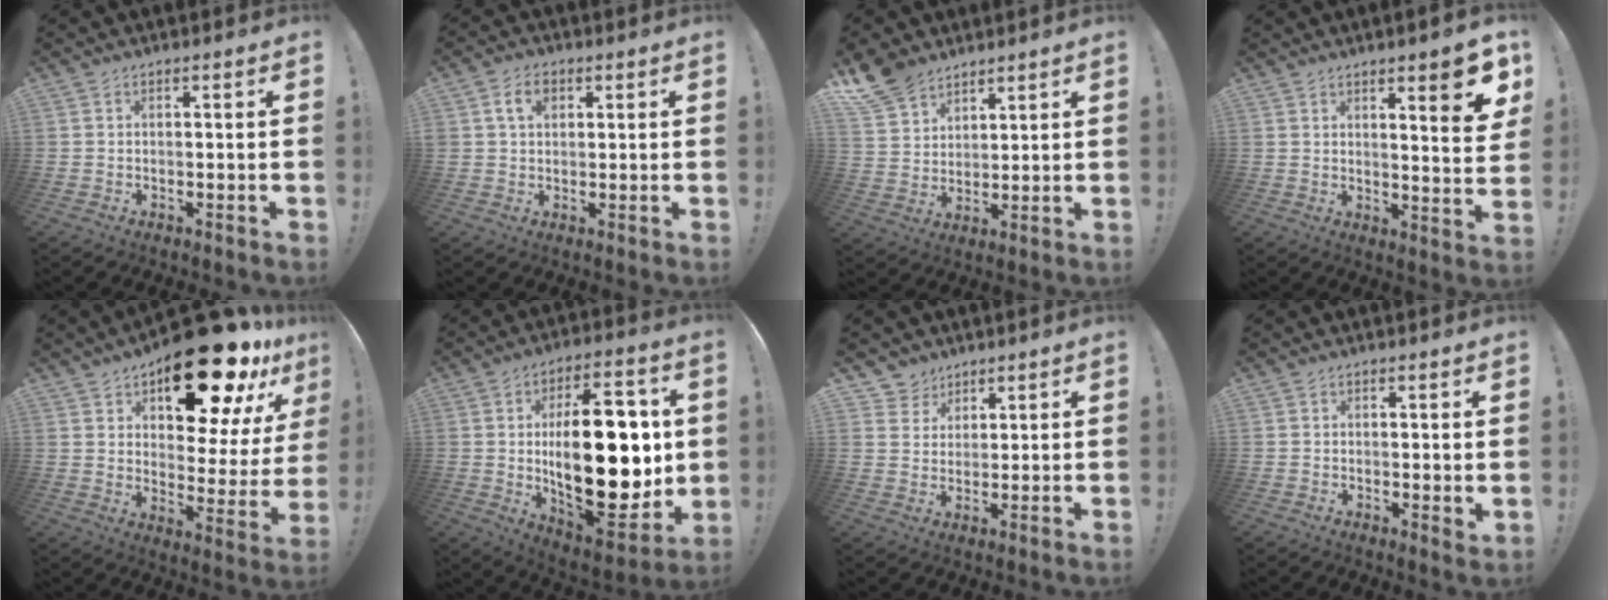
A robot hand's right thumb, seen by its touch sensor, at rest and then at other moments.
{"total": 5.9, "force": [2.2, 4.2, 3.5], "torque": [-0.054, 0.007, 0.040]}
{"total": 10.1, "force": [7.9, 5.7, 2.7], "torque": [-0.062, -0.050, 0.158]}
{"total": 8.8, "force": [5.2, 1.0, 7.0], "torque": [-0.077, -0.042, 0.077]}
{"total": 22.8, "force": [15.7, 9.6, 13.4], "torque": [-0.165, -0.111, 0.265]}
{"total": 30.6, "force": [0.8, 14.9, 26.7], "torque": [-0.434, -0.017, 0.025]}
{"total": 5.3, "force": [3.4, 4.1, 0.1], "torque": [-0.001, -0.030, 0.066]}
{"total": 1.3, "force": [1.0, 0.4, 0.8], "torque": [-0.006, -0.002, 0.015]}